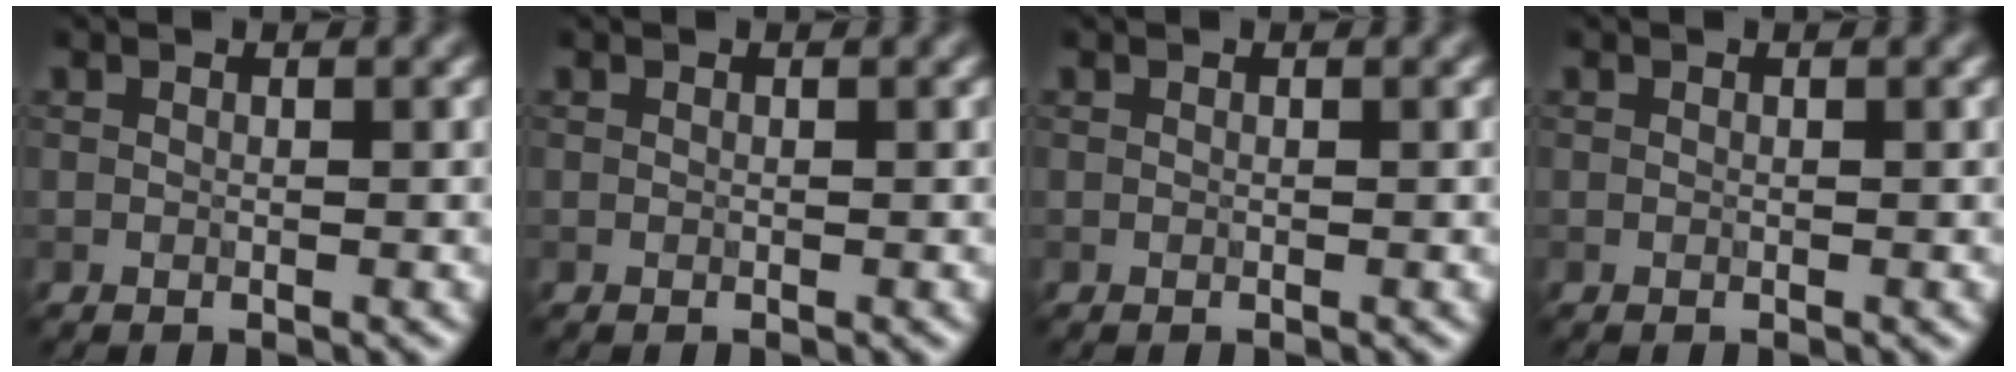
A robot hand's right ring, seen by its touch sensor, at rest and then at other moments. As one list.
[{"total": 0.0}, {"total": 0.0}, {"total": 0.0}]